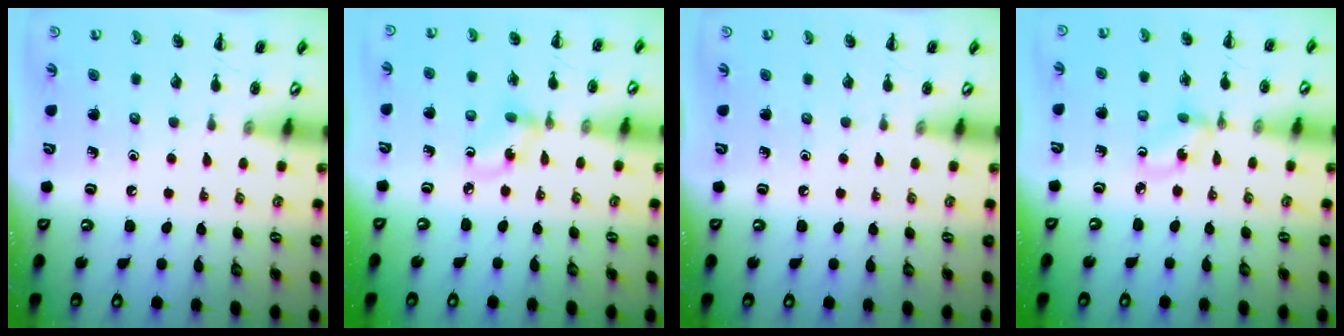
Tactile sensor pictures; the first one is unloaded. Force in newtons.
{"total": 3.0, "press": 2.9, "slide": 0.7}
{"total": 0.0}
{"total": 1.4, "press": 1.3, "slide": 0.6}